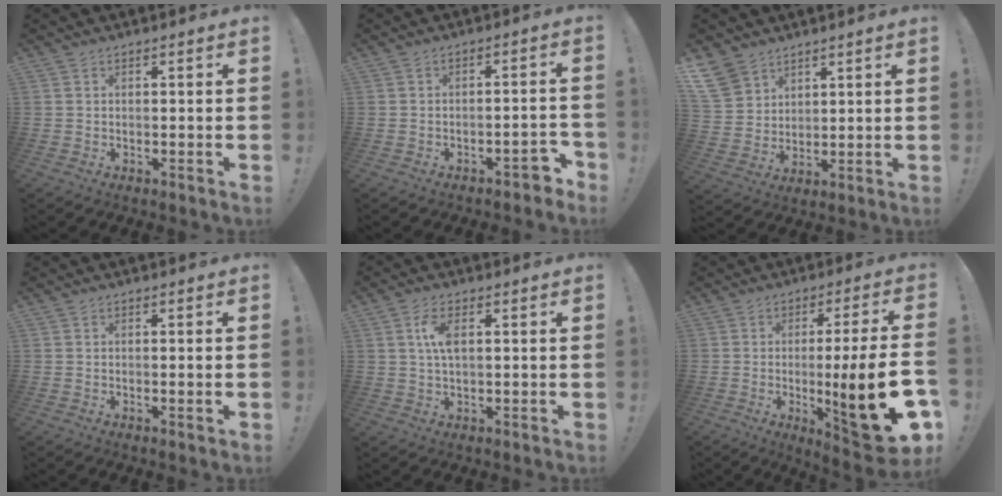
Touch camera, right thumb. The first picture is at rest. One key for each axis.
{"total": 4.9, "fx": -2.9, "fy": 1.9, "fz": 3.4, "tx": -0.038, "ty": 0.012, "tz": -0.048}
{"total": 9.3, "fx": 6.3, "fy": 6.4, "fz": 2.7, "tx": -0.050, "ty": -0.042, "tz": 0.128}
{"total": 1.3, "fx": -0.1, "fy": -0.4, "fz": 1.2, "tx": -0.024, "ty": -0.001, "tz": -0.002}
{"total": 5.8, "fx": 1.3, "fy": 2.5, "fz": 5.1, "tx": -0.092, "ty": -0.001, "tz": 0.018}
{"total": 20.7, "fx": -4.7, "fy": 2.2, "fz": 20.1, "tx": -0.312, "ty": 0.004, "tz": -0.069}